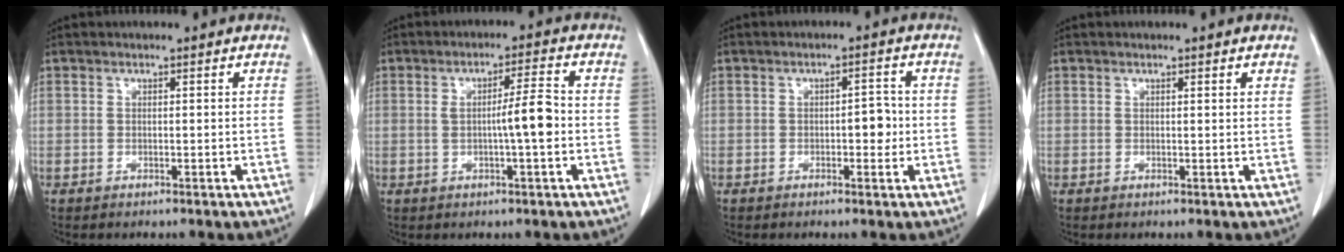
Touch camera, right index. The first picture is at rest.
{"total": 5.4, "force": [-0.6, 0.1, 5.4], "torque": [-0.085, 0.005, -0.009]}
{"total": 3.1, "force": [-0.4, 1.4, 2.7], "torque": [-0.031, 0.005, -0.005]}
{"total": 1.0, "force": [0.9, 0.0, 0.5], "torque": [-0.007, -0.001, 0.007]}